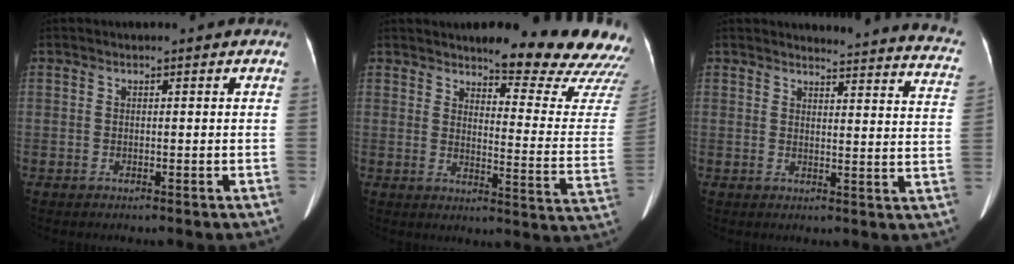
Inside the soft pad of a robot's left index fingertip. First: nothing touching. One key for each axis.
{"total": 16.9, "fx": 15.3, "fy": 2.4, "fz": 6.8, "tx": -0.065, "ty": -0.080, "tz": 0.161}
{"total": 18.1, "fx": 17.5, "fy": 1.5, "fz": 4.1, "tx": -0.028, "ty": -0.097, "tz": 0.165}